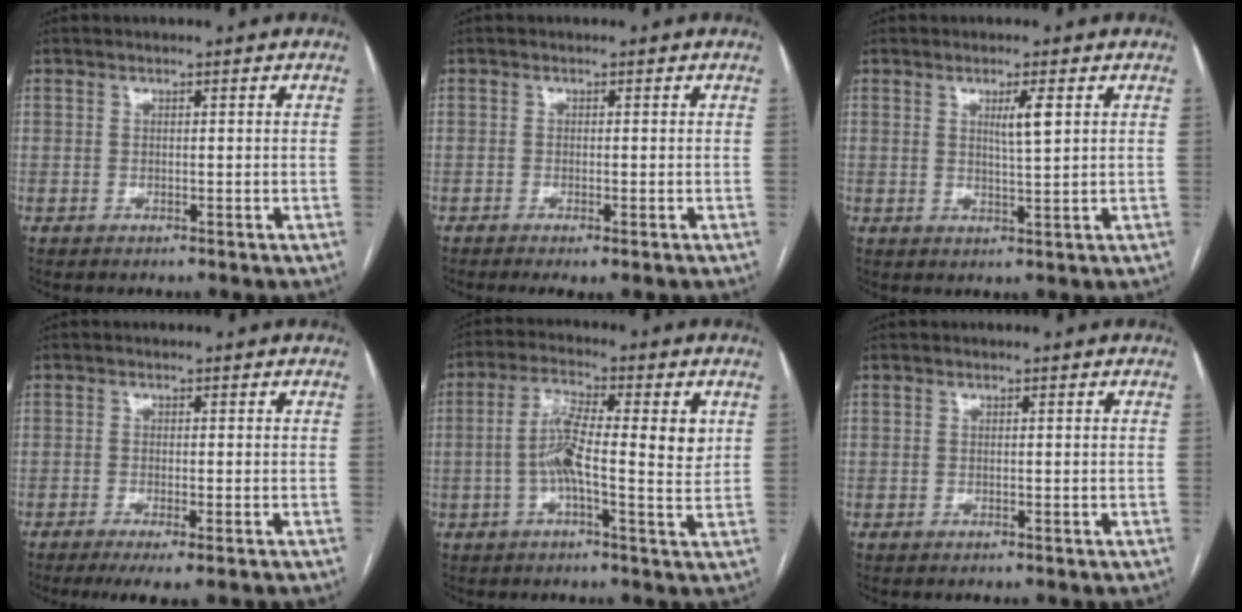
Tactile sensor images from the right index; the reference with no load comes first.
{"total": 2.5, "force": [-1.6, 0.4, 1.9], "torque": [-0.025, -0.006, -0.023]}
{"total": 3.3, "force": [1.2, 0.0, 3.1], "torque": [-0.053, -0.004, 0.022]}
{"total": 4.8, "force": [-3.1, 0.5, 3.6], "torque": [-0.050, -0.013, -0.046]}
{"total": 9.5, "force": [0.6, 2.0, 9.2], "torque": [-0.166, 0.013, 0.000]}
{"total": 0.0}